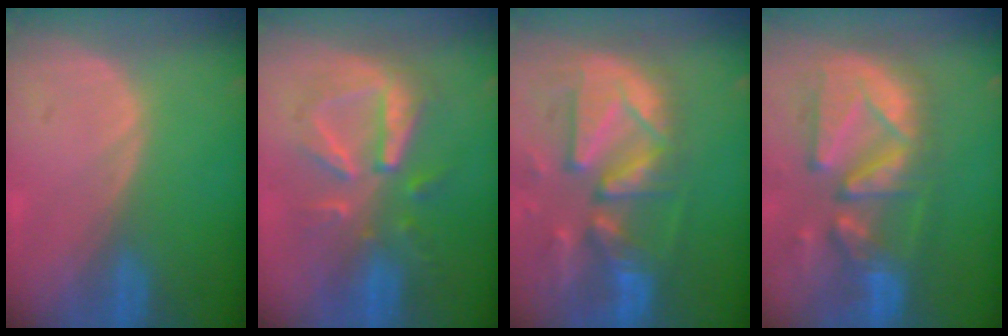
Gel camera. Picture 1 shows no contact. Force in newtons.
{"total": 8.3, "press": 8.2, "slide": 0.8}
{"total": 13.3, "press": 11.4, "slide": 6.9}
{"total": 12.5, "press": 11.0, "slide": 5.9}